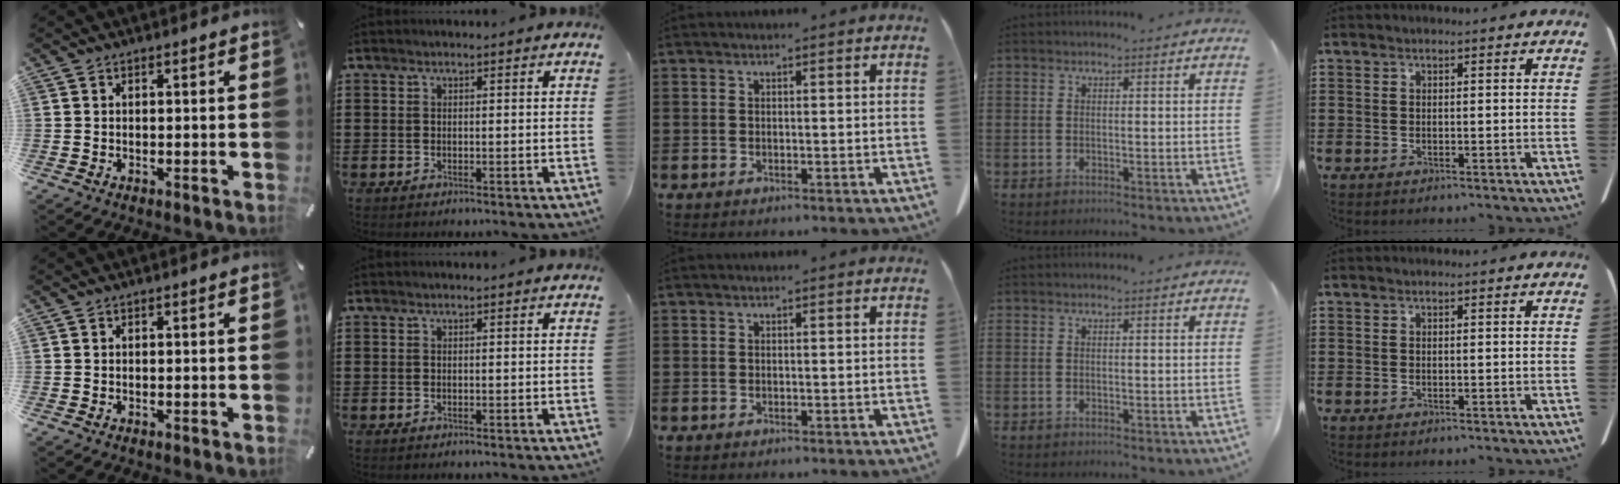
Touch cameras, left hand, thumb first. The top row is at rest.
{}